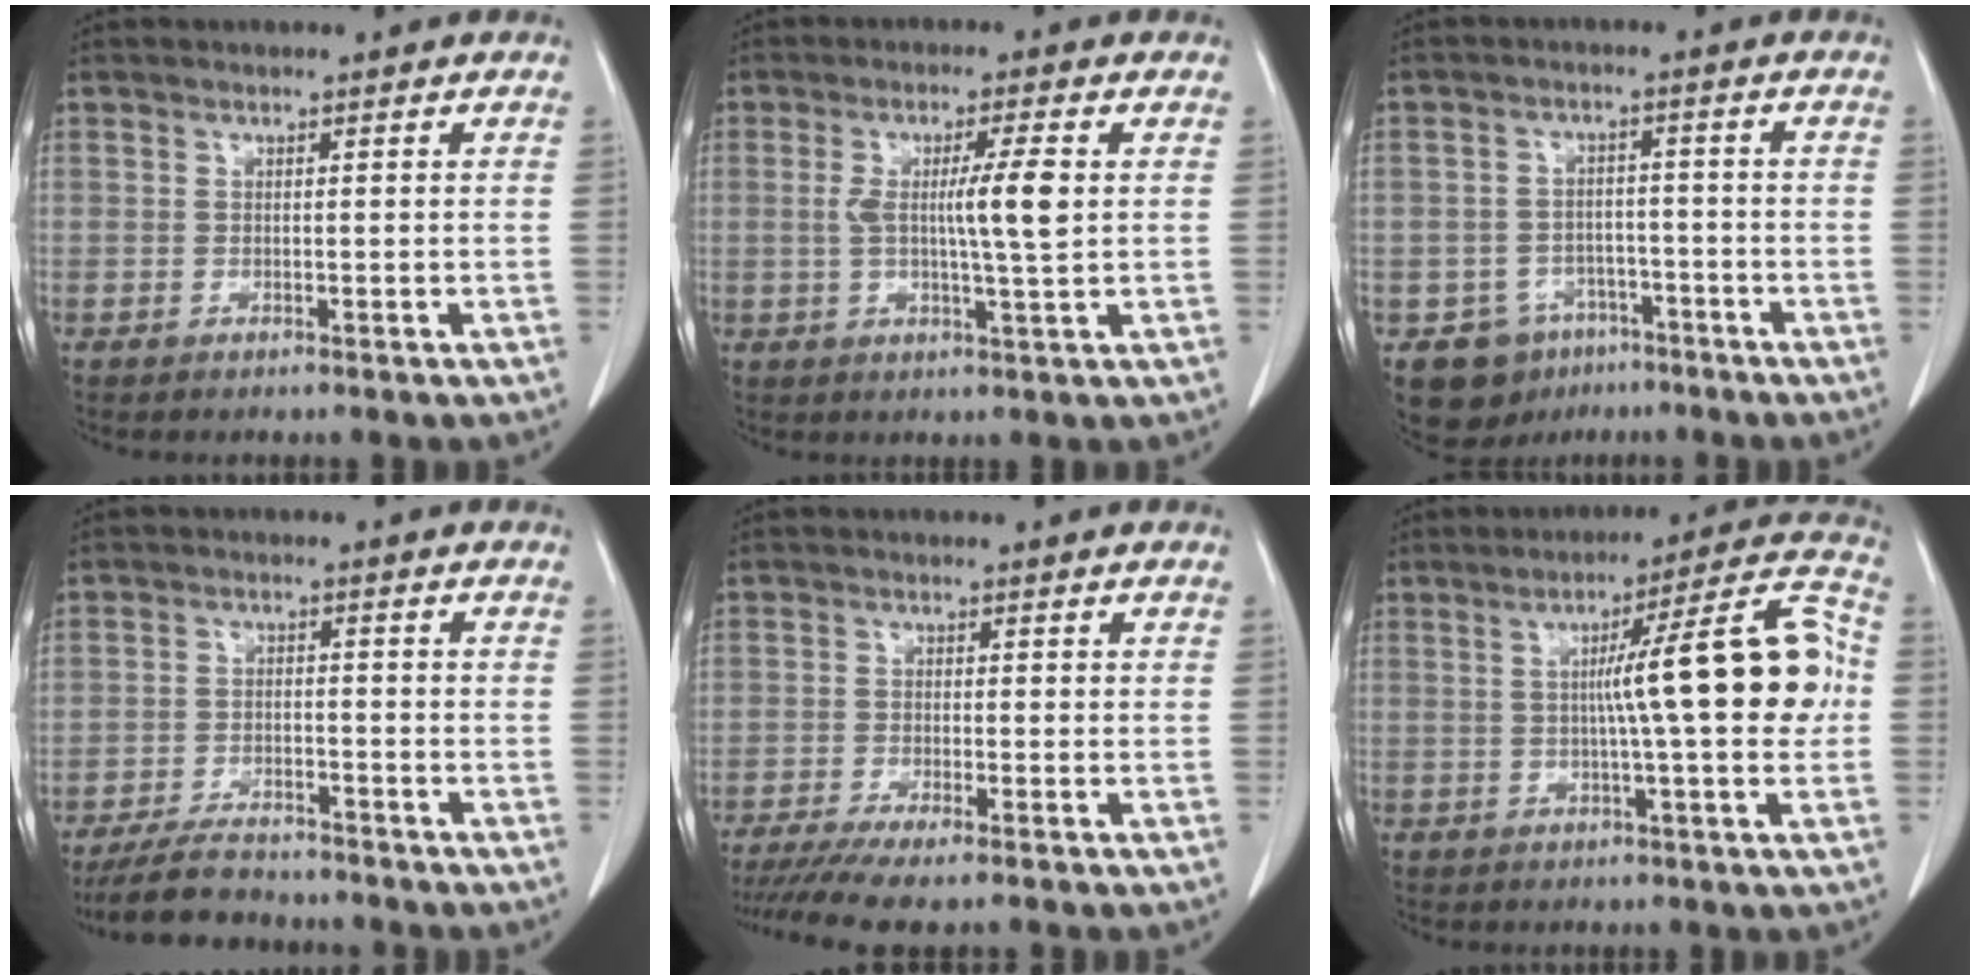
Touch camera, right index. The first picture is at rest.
{"total": 7.0, "force": [0.8, -0.1, 6.9], "torque": [-0.117, 0.001, 0.012]}
{"total": 7.9, "force": [-4.4, 6.4, 1.4], "torque": [-0.020, 0.013, -0.058]}
{"total": 7.2, "force": [-6.5, 2.4, 1.9], "torque": [-0.033, -0.012, -0.112]}
{"total": 7.1, "force": [-5.7, 0.7, 4.2], "torque": [-0.065, -0.014, -0.096]}
{"total": 14.8, "force": [0.6, 0.6, 14.8], "torque": [-0.203, 0.027, 0.001]}